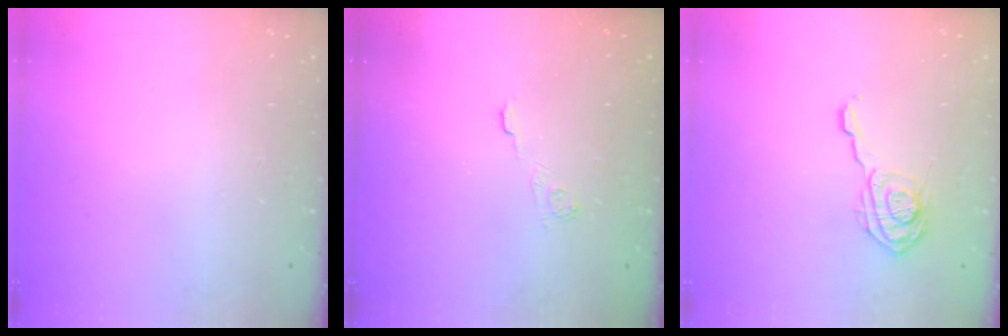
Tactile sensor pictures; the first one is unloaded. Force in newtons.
{"total": 2.2, "press": 1.7, "slide": 1.4}
{"total": 13.8, "press": 13.8, "slide": 0.5}